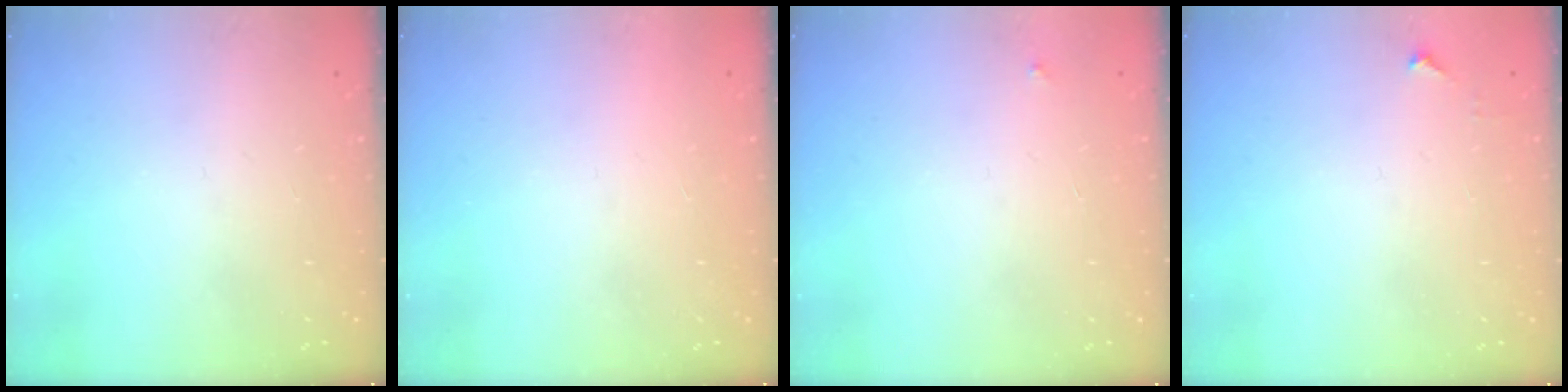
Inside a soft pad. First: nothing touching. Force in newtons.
{"total": 1.5, "press": 1.5, "slide": 0.1}
{"total": 2.5, "press": 2.4, "slide": 0.4}
{"total": 3.4, "press": 3.3, "slide": 0.5}